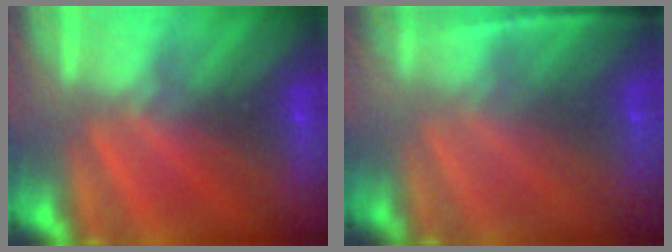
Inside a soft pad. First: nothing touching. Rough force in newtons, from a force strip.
{"total": 1.6}